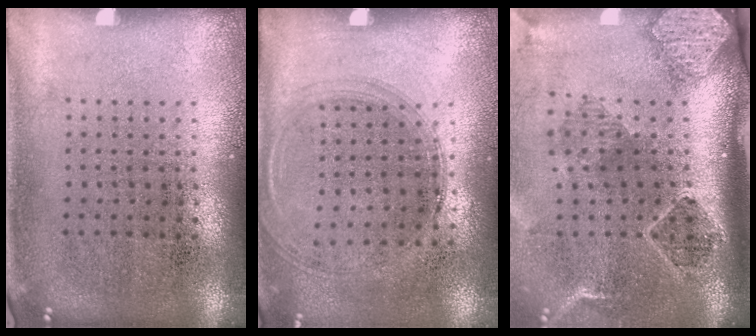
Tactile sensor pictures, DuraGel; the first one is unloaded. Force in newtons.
{"total": 1.3, "press": 1.2, "slide": 0.5}
{"total": 2.8, "press": 2.0, "slide": 1.9}